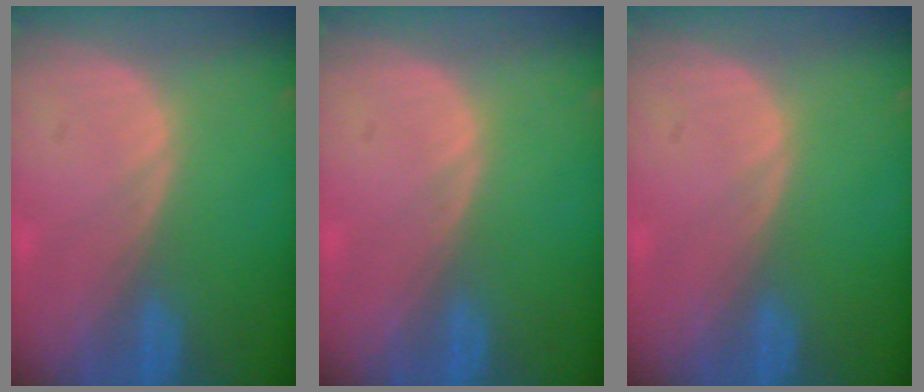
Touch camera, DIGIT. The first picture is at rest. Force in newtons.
{"total": 0.0}
{"total": 0.0}